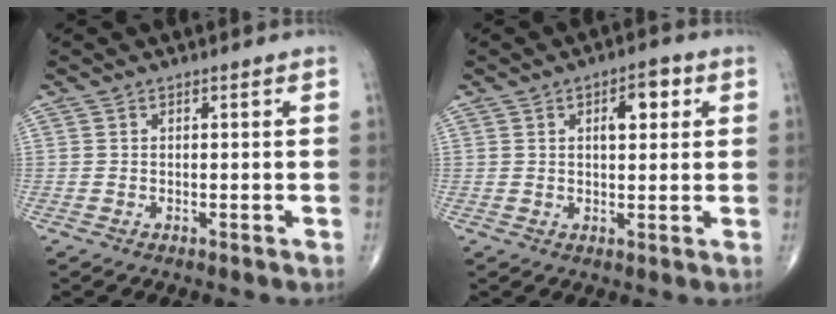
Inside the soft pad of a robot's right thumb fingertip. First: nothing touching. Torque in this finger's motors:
{"motor_torque": [0.42, 2.10, 0.74, 0.40, 0.06]}